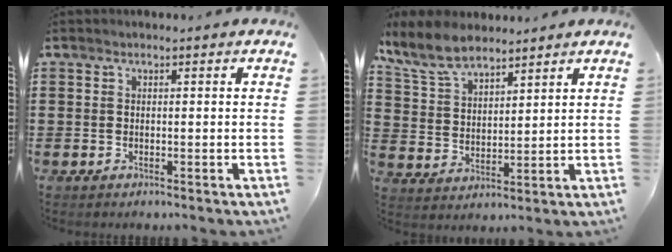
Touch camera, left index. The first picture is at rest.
{"total": 7.9, "force": [6.7, 2.4, 3.4], "torque": [-0.092, -0.009, 0.126]}